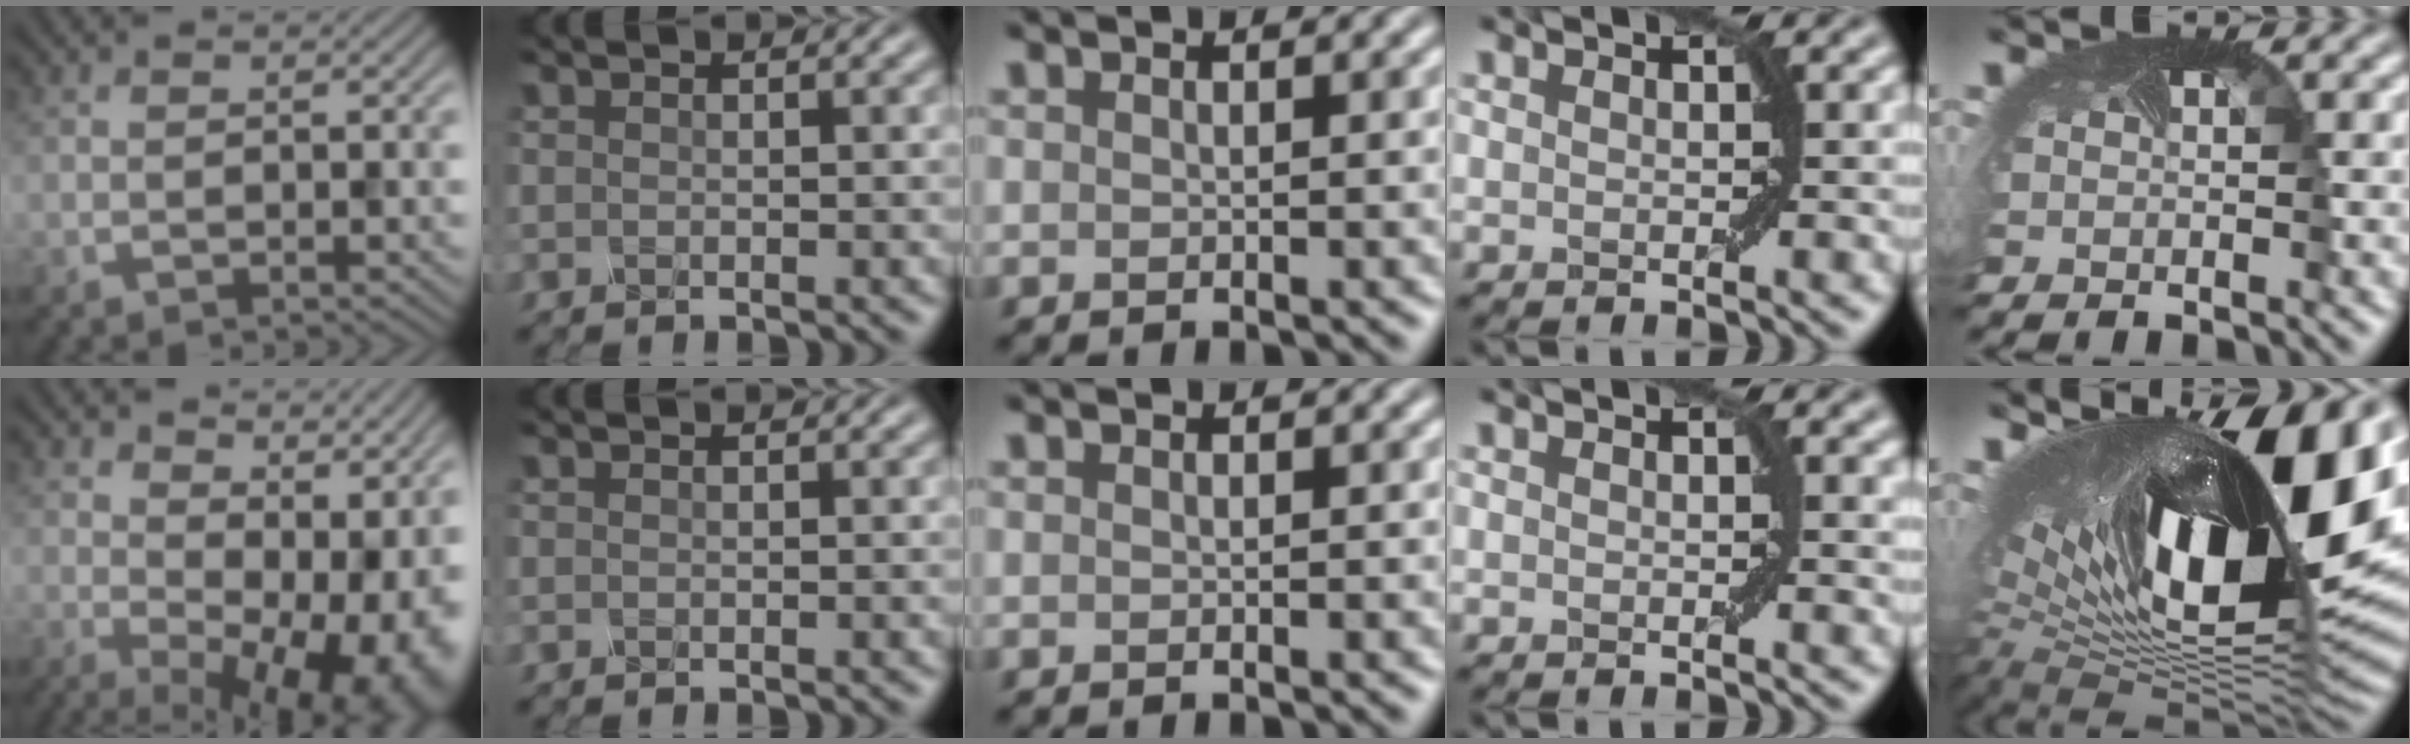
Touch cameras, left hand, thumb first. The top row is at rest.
{"thumb": {"total": 14.3, "force": [1.9, 8.5, 11.3], "torque": [-0.116, -0.019, 0.063]}, "ring": {"total": 0.7, "force": [0.4, 0.1, 0.6], "torque": [-0.005, -0.003, 0.006]}, "little": {"total": 20.3, "force": [5.4, 8.7, 17.5], "torque": [-0.298, 0.014, 0.084]}}